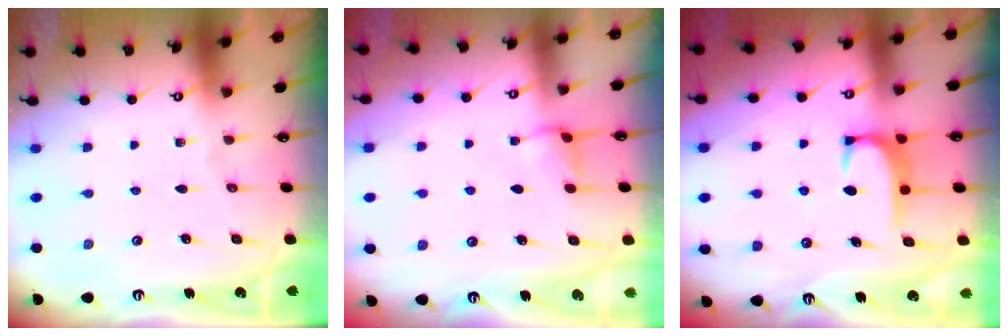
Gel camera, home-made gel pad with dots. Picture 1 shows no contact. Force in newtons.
{"total": 2.2, "press": 2.1, "slide": 0.6}
{"total": 2.1, "press": 2.0, "slide": 0.5}